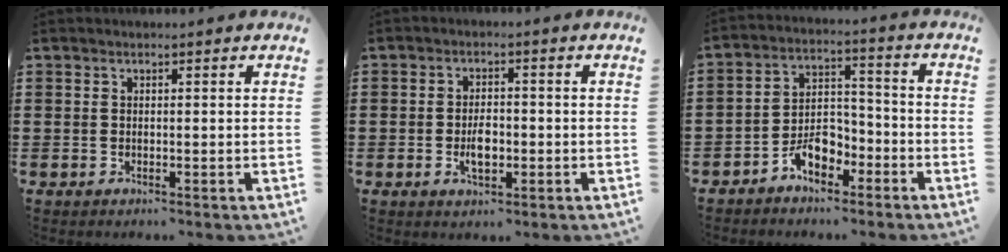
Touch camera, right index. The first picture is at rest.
{"total": 3.6, "force": [-0.8, 1.9, 3.0], "torque": [-0.061, 0.001, -0.016]}
{"total": 6.2, "force": [-4.1, 3.5, 3.0], "torque": [-0.062, 0.018, -0.078]}